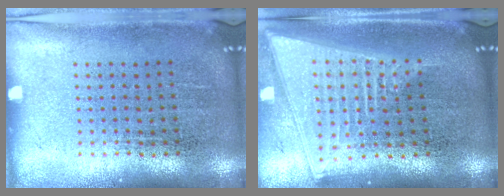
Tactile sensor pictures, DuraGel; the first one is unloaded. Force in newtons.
{"total": 2.1, "press": 1.7, "slide": 1.2}